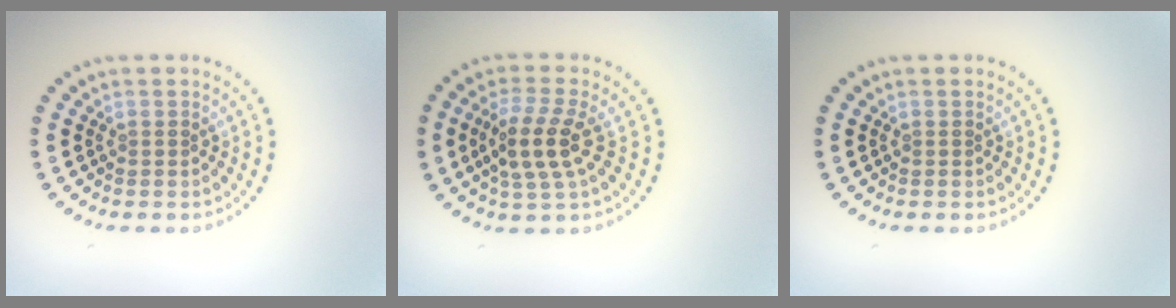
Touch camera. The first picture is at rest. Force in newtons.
{"total": 3.7, "press": 3.3, "slide": 1.7}
{"total": 0.0}